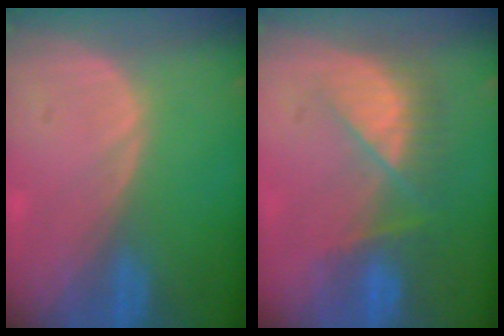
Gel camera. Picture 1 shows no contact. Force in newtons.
{"total": 7.7, "press": 7.0, "slide": 3.2}